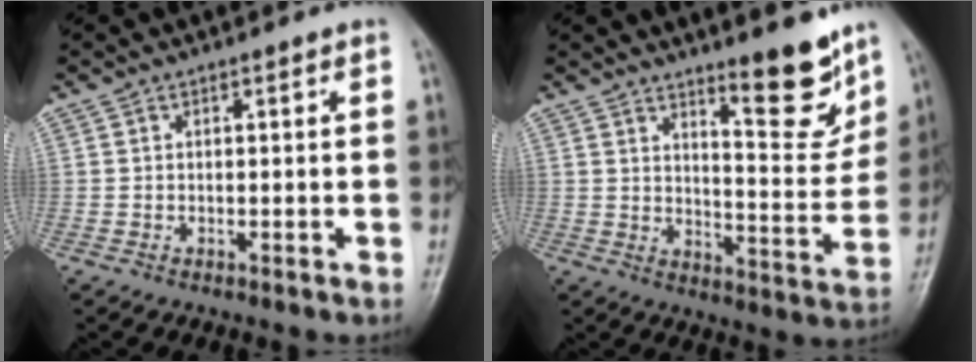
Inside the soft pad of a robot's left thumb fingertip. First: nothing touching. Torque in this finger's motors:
{"motor_torque": [1.92, 0.78, 0.93, -1.23, 0.29]}